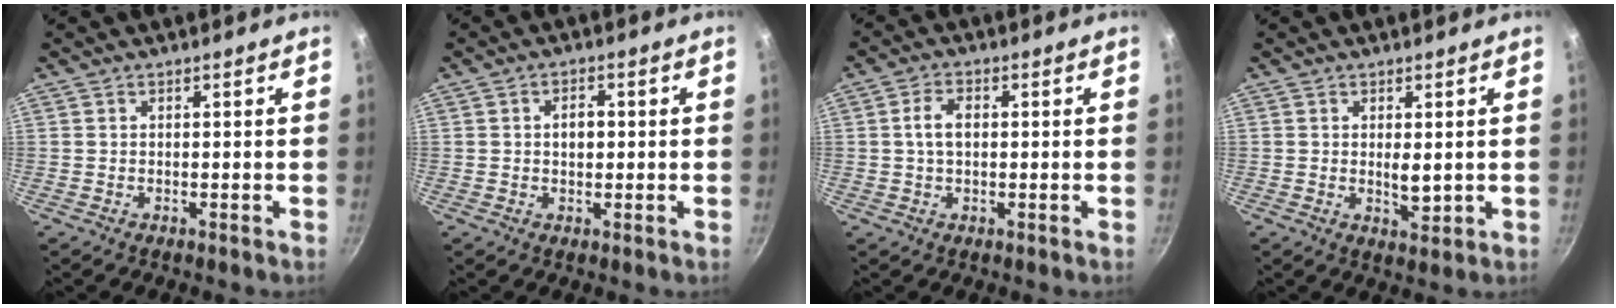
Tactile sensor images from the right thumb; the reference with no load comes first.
{"total": 3.3, "force": [0.3, 2.1, 2.5], "torque": [-0.028, 0.008, 0.003]}
{"total": 4.5, "force": [0.4, 2.7, 3.5], "torque": [-0.062, 0.010, 0.004]}
{"total": 3.0, "force": [0.4, 1.2, 2.8], "torque": [-0.046, -0.009, 0.010]}